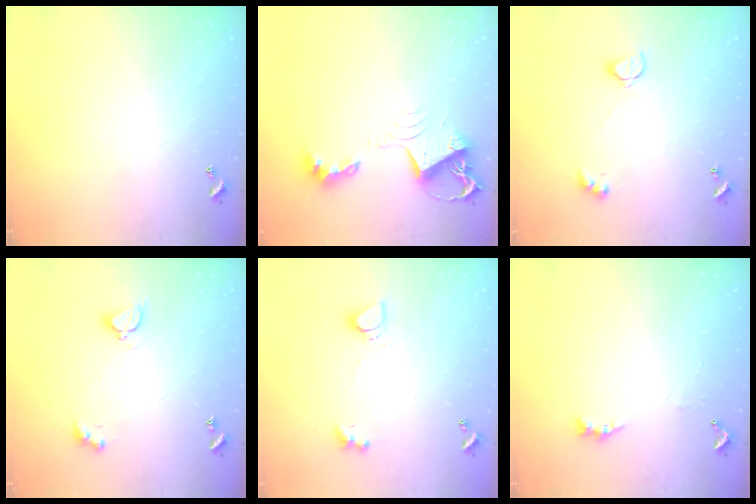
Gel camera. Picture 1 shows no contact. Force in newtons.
{"total": 10.1, "press": 10.1, "slide": 0.9}
{"total": 2.4, "press": 2.3, "slide": 0.8}
{"total": 3.6, "press": 3.5, "slide": 0.7}
{"total": 1.0, "press": 0.9, "slide": 0.4}
{"total": 2.0, "press": 1.9, "slide": 0.6}